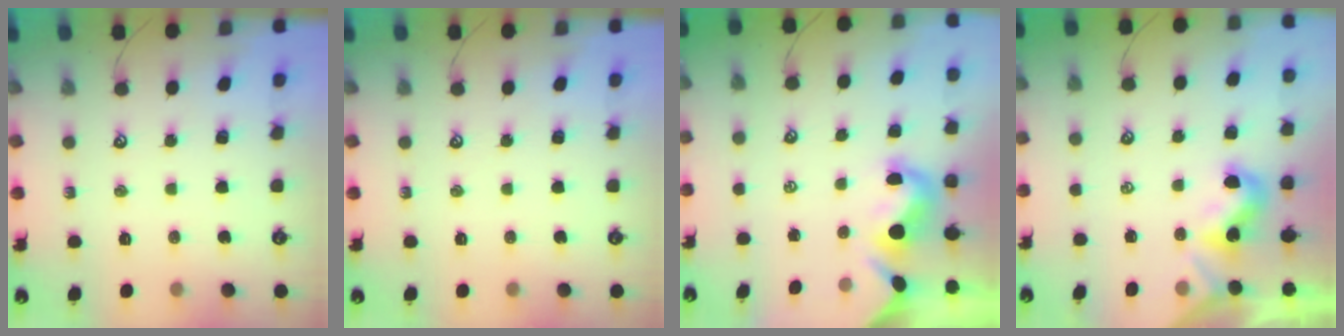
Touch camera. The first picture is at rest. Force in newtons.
{"total": 0.0}
{"total": 1.5, "press": 1.2, "slide": 0.9}
{"total": 1.8, "press": 1.8, "slide": 0.5}